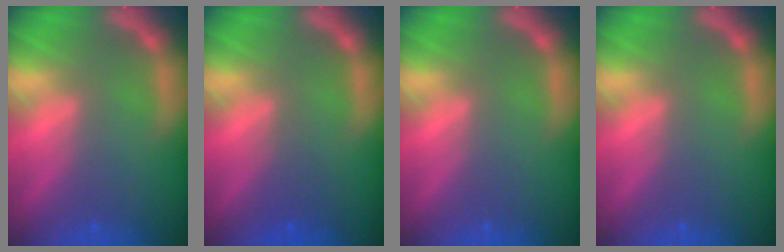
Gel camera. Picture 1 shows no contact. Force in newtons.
{"total": 1.5}
{"total": 0.0}
{"total": 0.0}